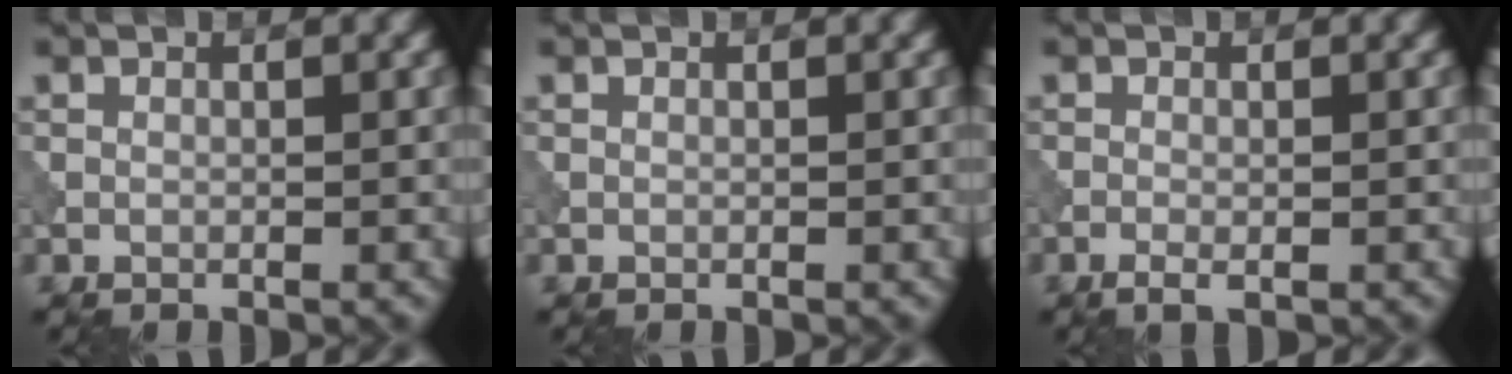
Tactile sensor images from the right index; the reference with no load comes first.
{"total": 0.0}
{"total": 1.3, "force": [-0.7, 0.4, 1.1], "torque": [-0.022, -0.003, -0.014]}